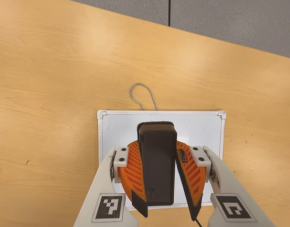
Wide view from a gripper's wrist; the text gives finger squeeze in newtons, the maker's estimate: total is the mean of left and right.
{"total": 10.1, "left": 9.6, "right": 10.5}